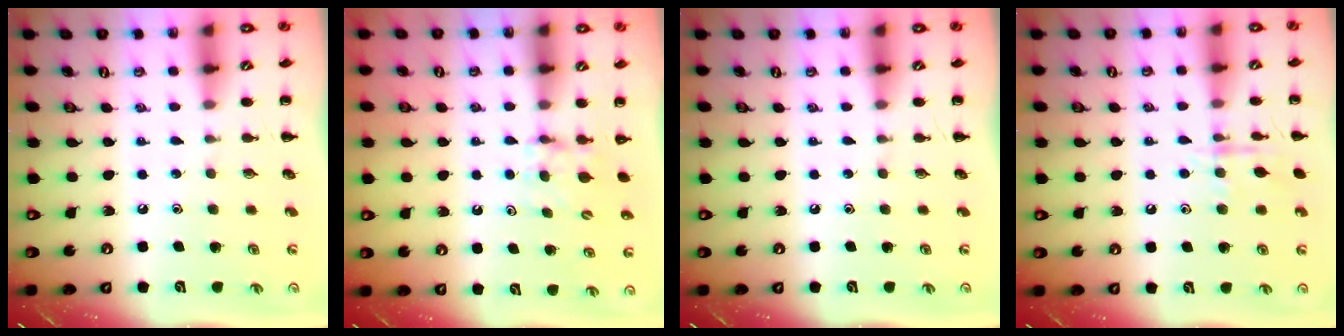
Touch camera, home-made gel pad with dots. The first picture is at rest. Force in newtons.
{"total": 5.9, "press": 5.7, "slide": 1.6}
{"total": 0.0}
{"total": 8.8, "press": 8.8, "slide": 0.6}